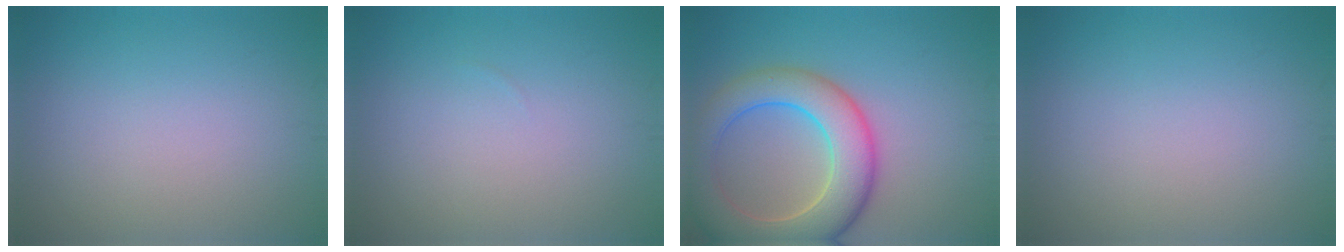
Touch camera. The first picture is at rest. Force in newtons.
{"total": 0.0}
{"total": 8.7, "press": 8.7, "slide": 0.5}
{"total": 0.0}